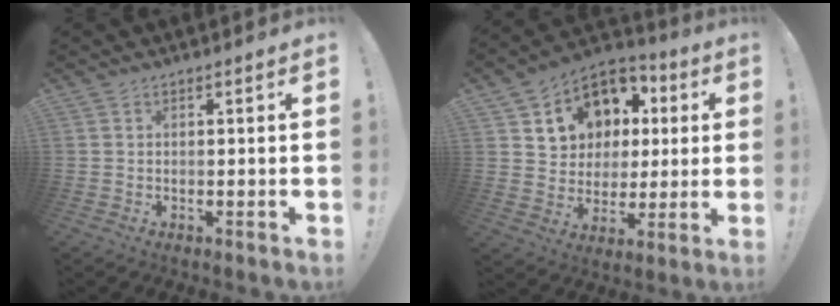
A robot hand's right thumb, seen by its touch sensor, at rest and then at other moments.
{"total": 13.6, "force": [5.2, 11.5, 5.0], "torque": [-0.074, -0.031, 0.117]}